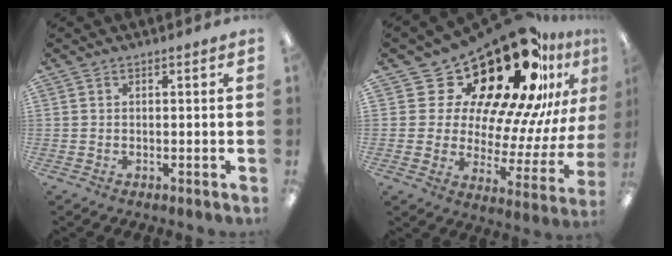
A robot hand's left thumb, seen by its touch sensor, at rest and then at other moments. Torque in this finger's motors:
{"motor_torque": [0.73, 1.92, 1.51, -1.26, 0.04]}